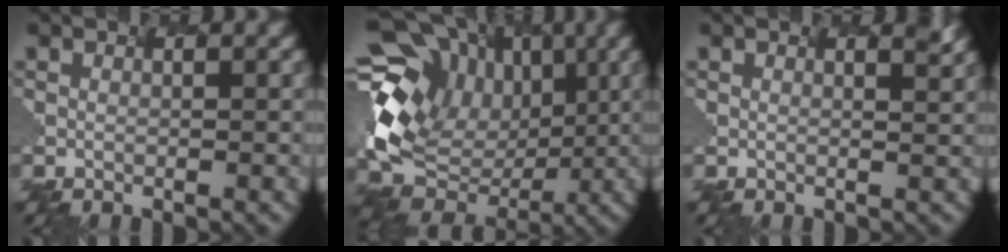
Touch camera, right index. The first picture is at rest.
{"total": 13.8, "force": [2.0, 10.9, 8.2], "torque": [-0.165, 0.012, 0.072]}
{"total": 1.9, "force": [1.6, 0.8, 0.8], "torque": [0.012, 0.002, 0.004]}